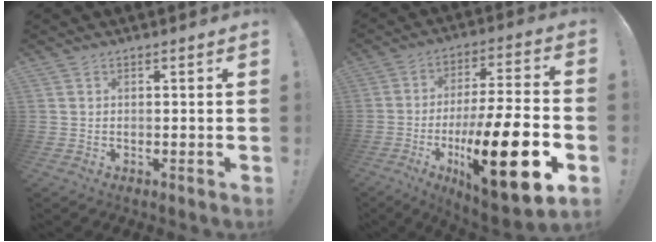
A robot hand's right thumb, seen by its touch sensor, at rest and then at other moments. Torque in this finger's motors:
{"motor_torque": [2.17, 2.84, 1.50, -1.27, 0.67]}